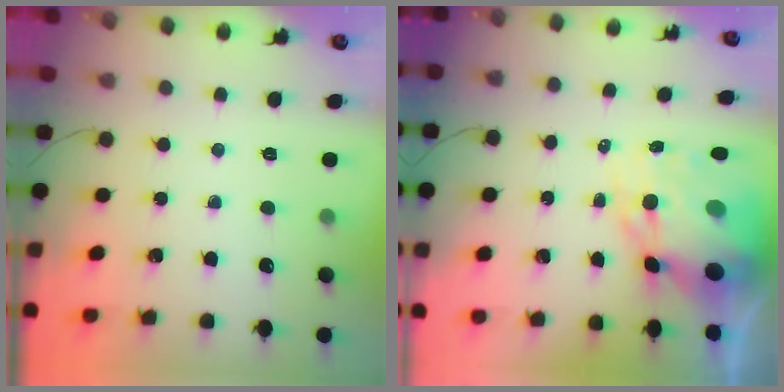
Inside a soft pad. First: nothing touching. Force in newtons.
{"total": 14.4, "press": 14.0, "slide": 3.6}